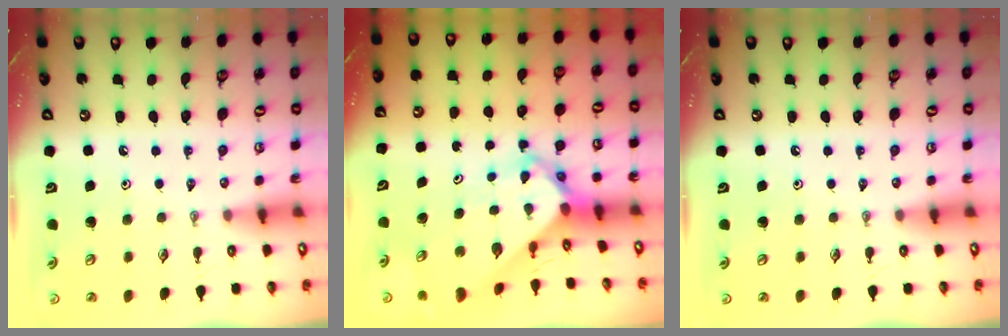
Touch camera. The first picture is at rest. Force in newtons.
{"total": 5.9, "press": 5.9, "slide": 0.4}
{"total": 0.0}